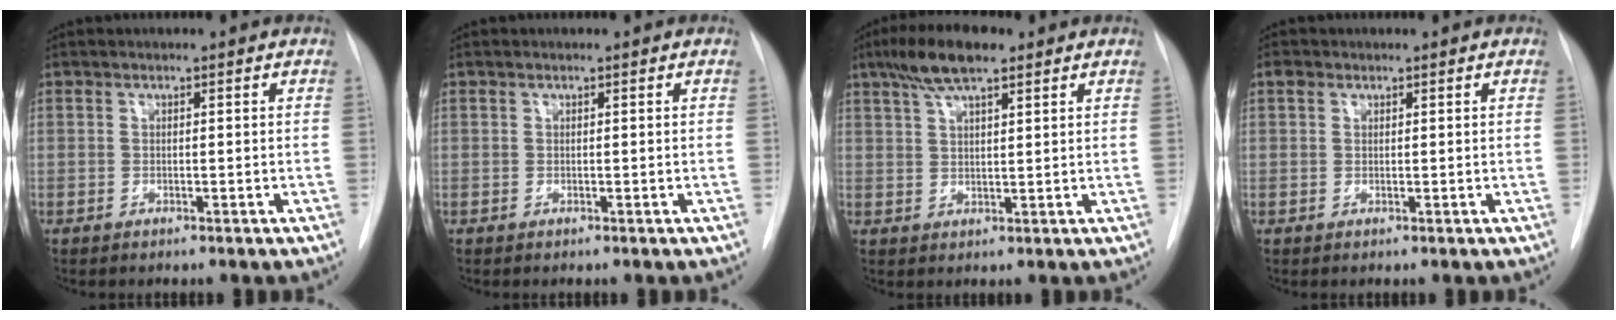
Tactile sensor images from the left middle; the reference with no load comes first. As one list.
[{"total": 0.0}, {"total": 7.6, "force": [5.1, 1.7, 5.3], "torque": [-0.109, 0.017, 0.092]}, {"total": 1.1, "force": [0.7, 0.9, 0.3], "torque": [-0.006, 0.010, 0.011]}]